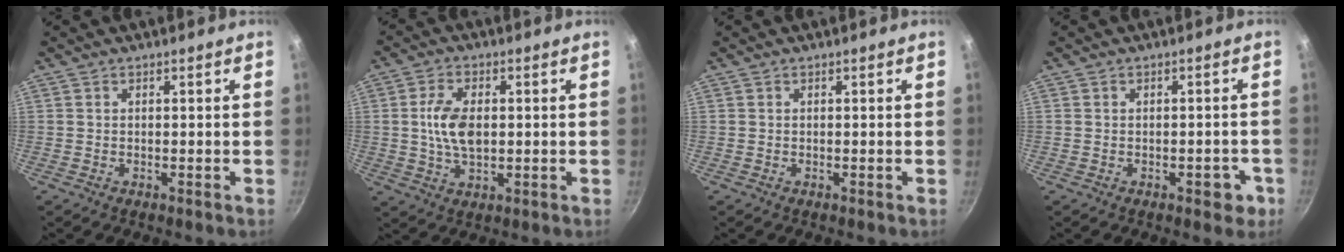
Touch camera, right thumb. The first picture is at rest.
{"total": 8.2, "force": [0.5, 4.8, 6.7], "torque": [-0.120, 0.003, 0.008]}
{"total": 0.0}
{"total": 3.7, "force": [-1.6, 2.1, 2.6], "torque": [-0.007, 0.020, -0.014]}